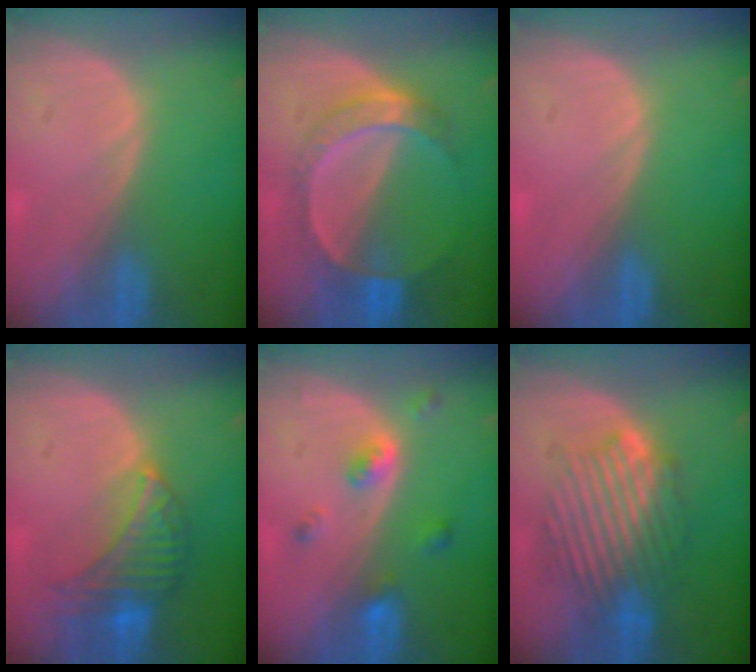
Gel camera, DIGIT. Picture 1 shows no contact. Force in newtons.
{"total": 6.9, "press": 6.5, "slide": 2.4}
{"total": 0.0}
{"total": 7.7, "press": 7.0, "slide": 3.2}
{"total": 4.4, "press": 4.1, "slide": 1.7}
{"total": 9.0, "press": 8.8, "slide": 1.8}